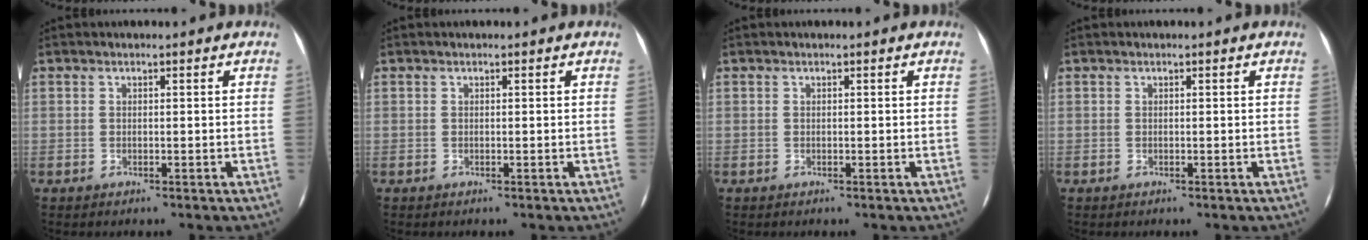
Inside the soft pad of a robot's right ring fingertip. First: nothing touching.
{"total": 0.0}
{"total": 0.0}
{"total": 0.0}